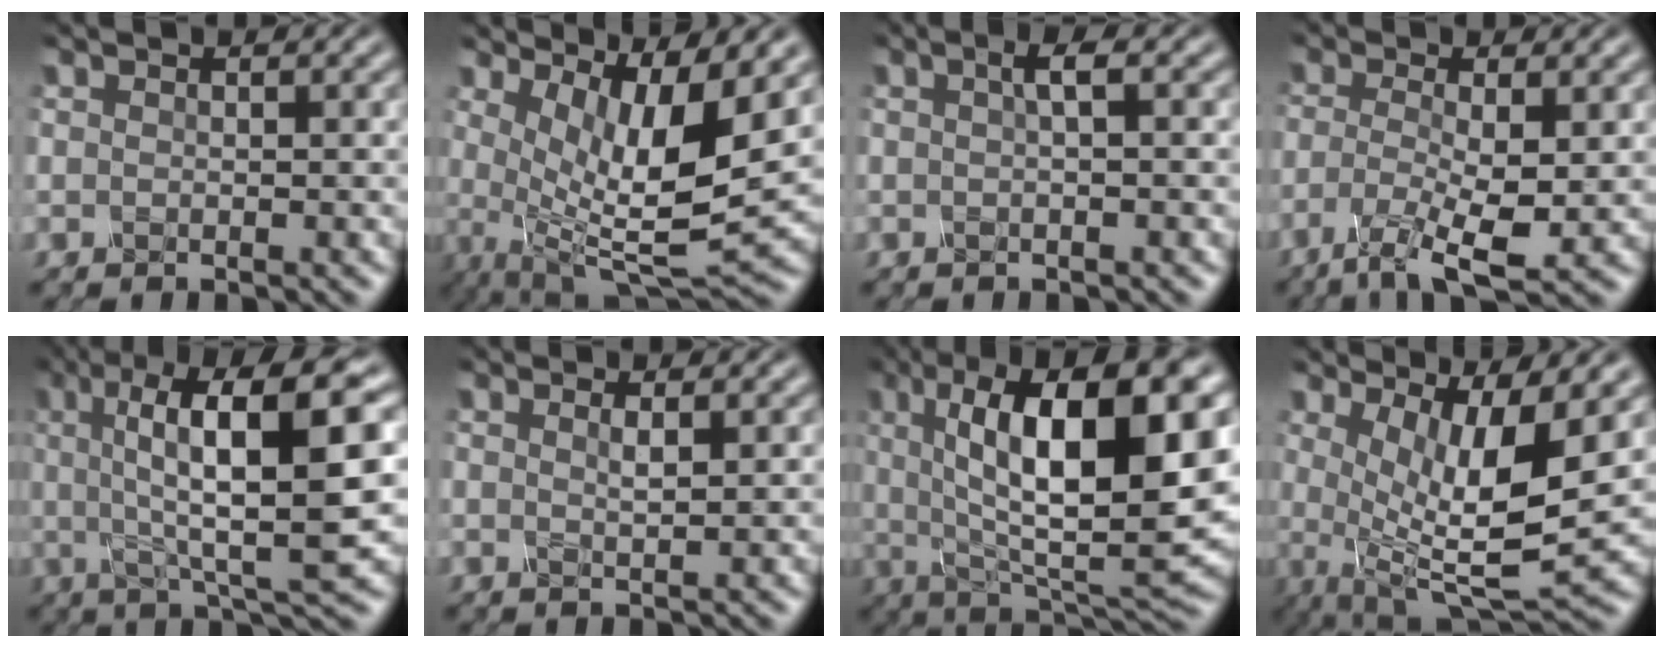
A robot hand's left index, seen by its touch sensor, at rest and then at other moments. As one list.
[{"total": 9.4, "force": [1.4, 2.8, 8.8], "torque": [-0.157, -0.017, 0.038]}, {"total": 1.5, "force": [-0.1, 0.2, 1.5], "torque": [-0.027, 0.004, 0.001]}, {"total": 5.0, "force": [-2.4, 1.1, 4.2], "torque": [-0.096, -0.009, -0.043]}, {"total": 11.9, "force": [2.1, 2.7, 11.4], "torque": [-0.167, 0.017, 0.039]}, {"total": 0.8, "force": [0.1, 0.1, 0.8], "torque": [-0.016, 0.000, 0.004]}, {"total": 13.7, "force": [2.4, 4.3, 12.8], "torque": [-0.188, 0.003, 0.040]}, {"total": 9.3, "force": [0.4, 2.8, 8.9], "torque": [-0.158, -0.022, 0.017]}]